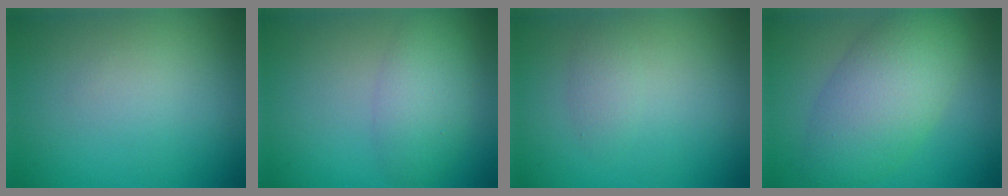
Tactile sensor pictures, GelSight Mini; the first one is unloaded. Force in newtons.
{"total": 3.8, "press": 3.8, "slide": 0.0}
{"total": 1.3, "press": 1.3, "slide": 0.1}
{"total": 7.2, "press": 7.2, "slide": 0.2}